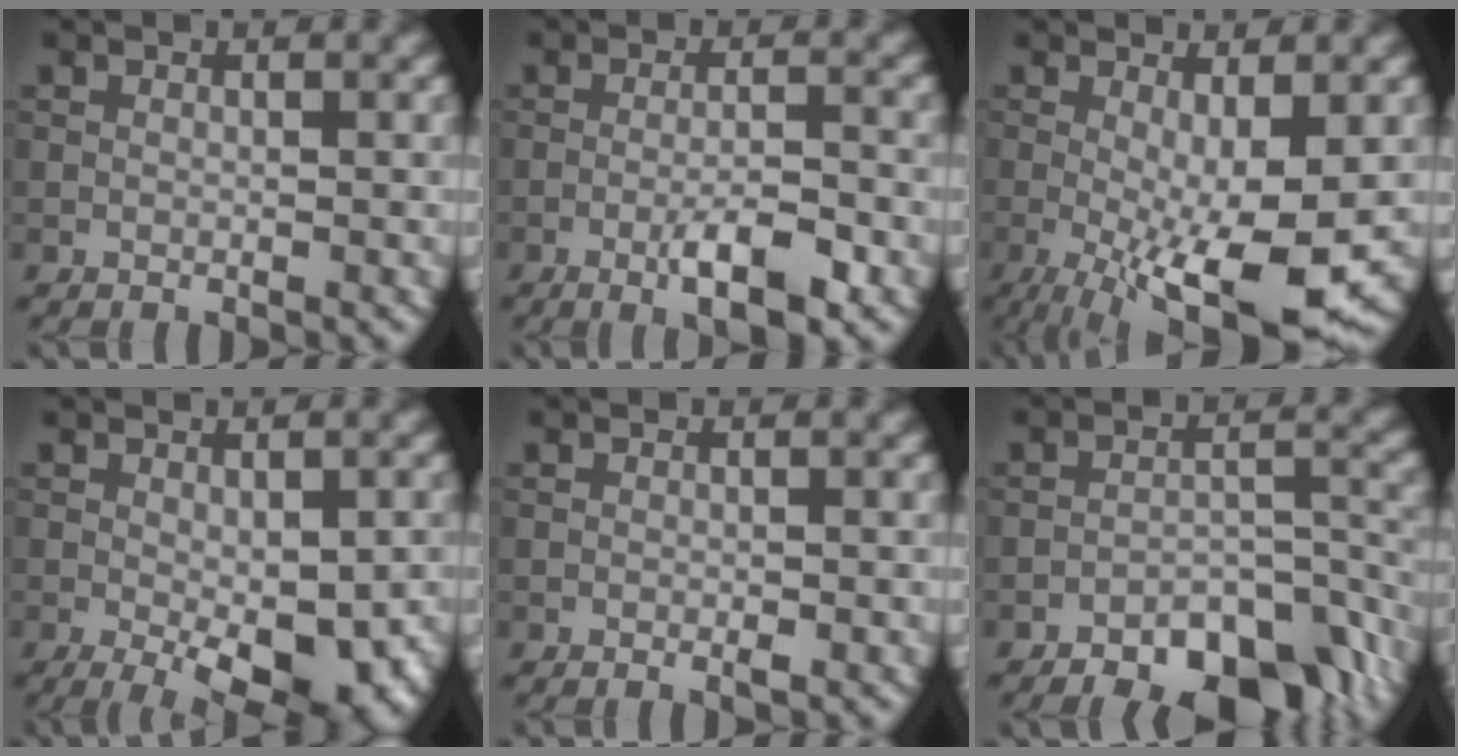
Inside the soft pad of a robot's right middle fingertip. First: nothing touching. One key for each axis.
{"total": 4.4, "fx": -2.1, "fy": 0.8, "fz": 3.8, "tx": -0.066, "ty": 0.001, "tz": -0.036}
{"total": 9.9, "fx": -2.3, "fy": 2.4, "fz": 9.3, "tx": -0.163, "ty": -0.025, "tz": -0.029}
{"total": 8.9, "fx": -2.7, "fy": 3.5, "fz": 7.6, "tx": -0.121, "ty": -0.027, "tz": -0.023}
{"total": 0.7, "fx": -0.3, "fy": 0.2, "fz": 0.6, "tx": -0.010, "ty": 0.000, "tz": -0.003}
{"total": 8.8, "fx": -6.3, "fy": 3.6, "fz": 5.1, "tx": -0.061, "ty": 0.005, "tz": -0.098}